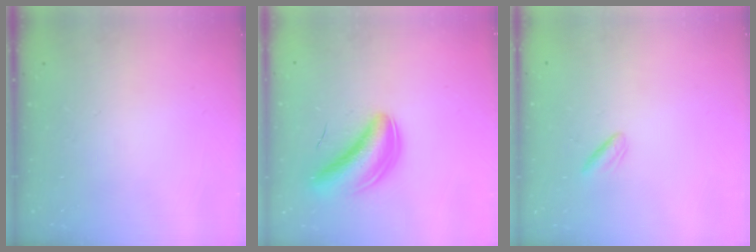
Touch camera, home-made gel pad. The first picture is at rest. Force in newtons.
{"total": 7.4, "press": 6.9, "slide": 2.6}
{"total": 2.0, "press": 1.7, "slide": 1.1}